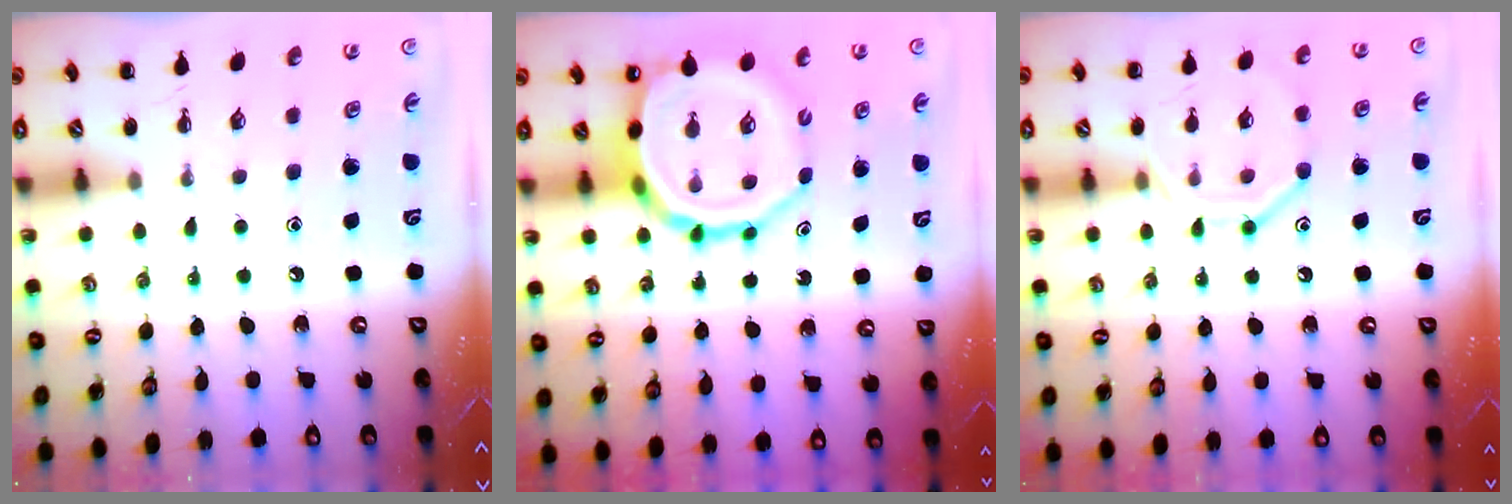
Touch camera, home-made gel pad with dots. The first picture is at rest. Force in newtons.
{"total": 13.1, "press": 12.6, "slide": 3.4}
{"total": 11.3, "press": 11.3, "slide": 0.8}